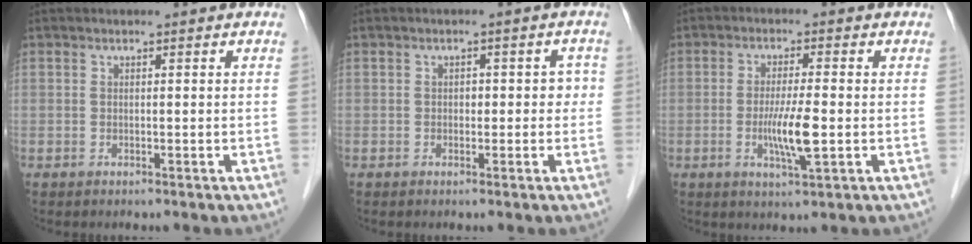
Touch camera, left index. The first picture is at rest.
{"total": 2.7, "force": [0.0, 2.0, 1.8], "torque": [-0.011, 0.018, -0.002]}
{"total": 5.8, "force": [-1.0, 0.2, 5.7], "torque": [-0.113, -0.014, -0.019]}